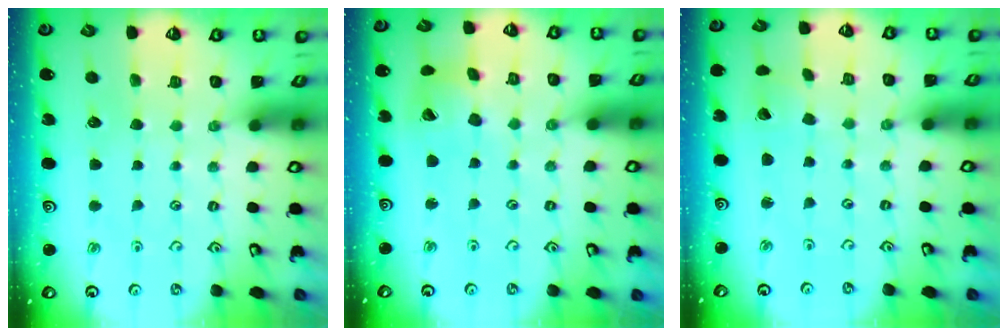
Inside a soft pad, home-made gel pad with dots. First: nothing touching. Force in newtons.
{"total": 9.6, "press": 9.6, "slide": 1.2}
{"total": 1.7, "press": 1.7, "slide": 0.2}